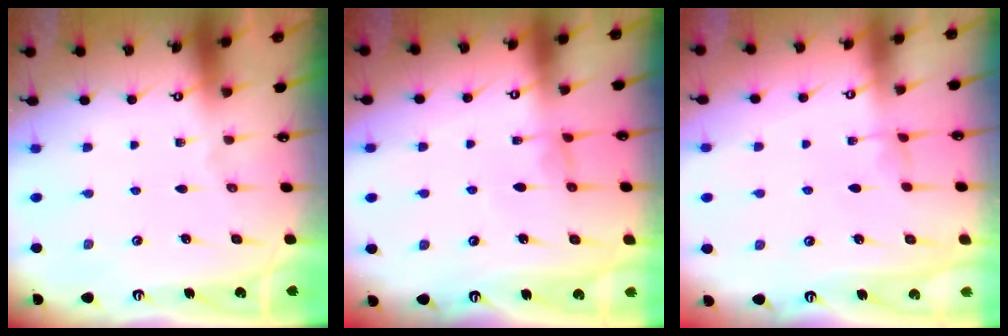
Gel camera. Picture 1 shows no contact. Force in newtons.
{"total": 0.7, "press": 0.3, "slide": 0.6}
{"total": 2.5, "press": 2.5, "slide": 0.2}